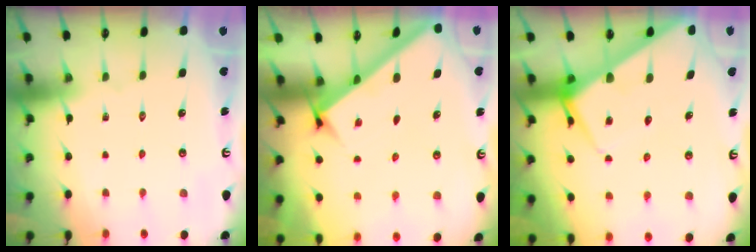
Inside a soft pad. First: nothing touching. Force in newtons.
{"total": 2.9, "press": 2.9, "slide": 0.1}
{"total": 6.7, "press": 6.6, "slide": 0.6}